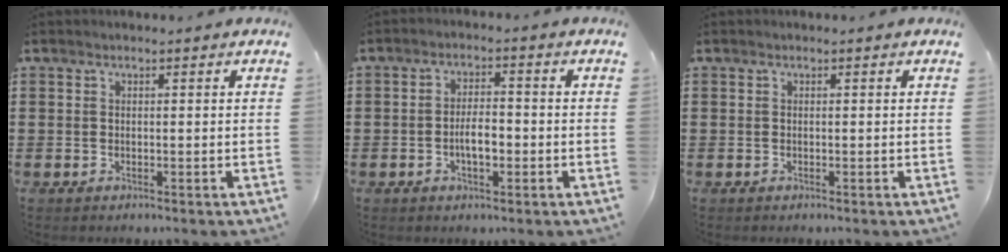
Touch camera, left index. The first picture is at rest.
{"total": 4.5, "force": [-1.1, 1.8, 4.0], "torque": [-0.077, 0.005, -0.022]}
{"total": 0.0}